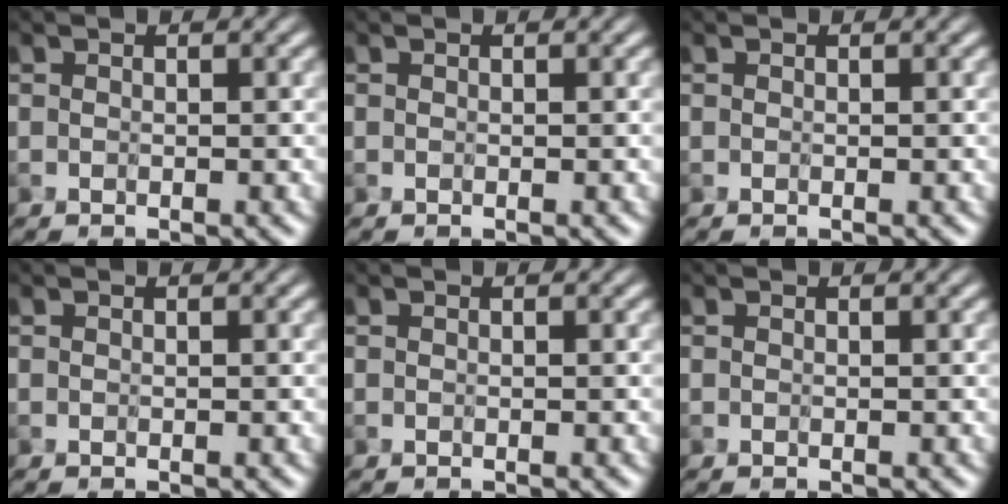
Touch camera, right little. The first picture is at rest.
{"total": 0.0}
{"total": 0.0}
{"total": 0.0}
{"total": 0.0}
{"total": 0.0}